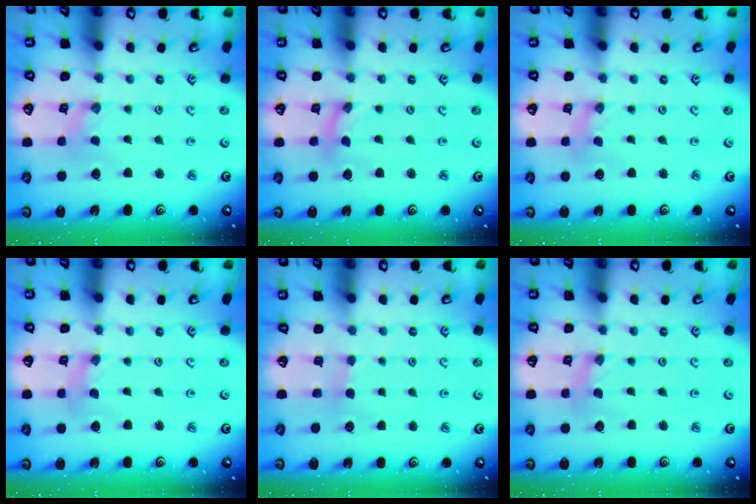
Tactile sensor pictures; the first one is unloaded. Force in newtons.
{"total": 0.6, "press": 0.5, "slide": 0.1}
{"total": 0.0}
{"total": 0.0}
{"total": 2.9, "press": 2.9, "slide": 0.4}
{"total": 0.0}